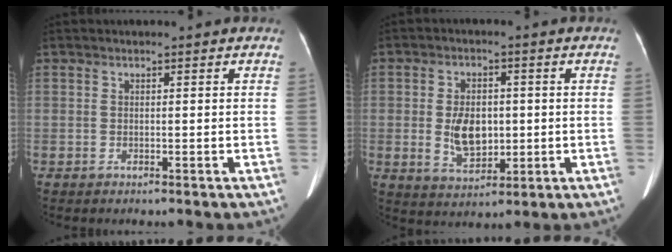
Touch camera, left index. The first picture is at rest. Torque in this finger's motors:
{"motor_torque": [0.25, -0.03, 0.14, 0.08]}